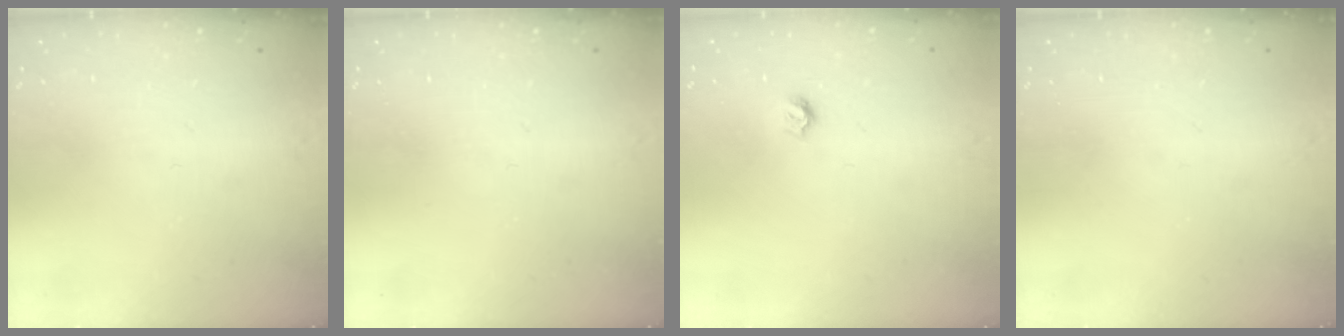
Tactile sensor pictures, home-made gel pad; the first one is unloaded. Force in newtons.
{"total": 0.0}
{"total": 5.1, "press": 5.1, "slide": 0.4}
{"total": 0.0}